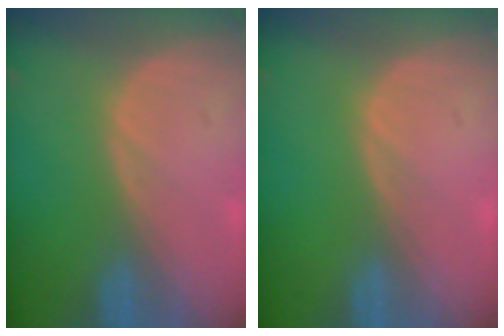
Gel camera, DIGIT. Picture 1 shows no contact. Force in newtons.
{"total": 0.0}